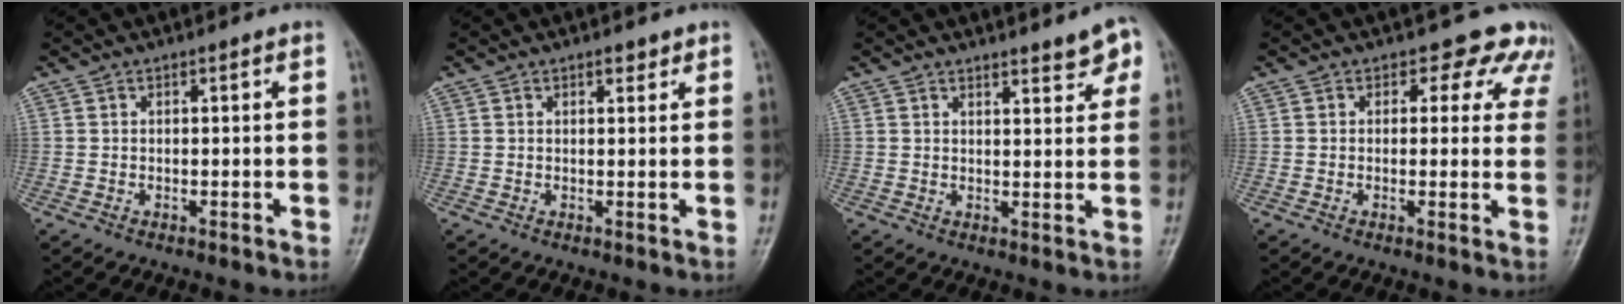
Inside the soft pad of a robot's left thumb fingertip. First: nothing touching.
{"total": 1.5, "force": [1.1, 0.7, 0.8], "torque": [-0.004, -0.005, 0.013]}
{"total": 4.6, "force": [3.2, 1.4, 3.0], "torque": [-0.021, -0.019, 0.039]}
{"total": 7.5, "force": [5.7, 4.7, 1.3], "torque": [0.036, -0.020, 0.039]}